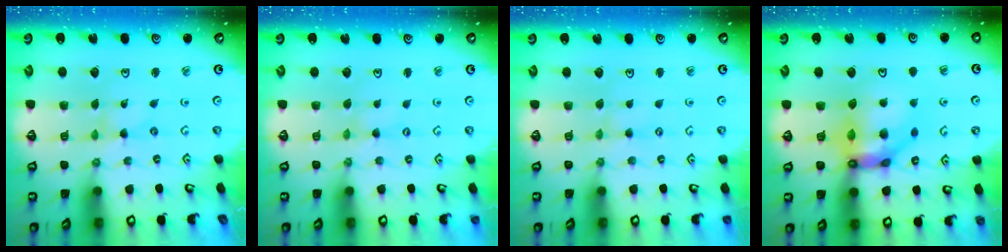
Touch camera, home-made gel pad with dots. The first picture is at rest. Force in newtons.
{"total": 0.6, "press": 0.5, "slide": 0.2}
{"total": 1.7, "press": 1.7, "slide": 0.3}
{"total": 12.8, "press": 12.6, "slide": 2.2}